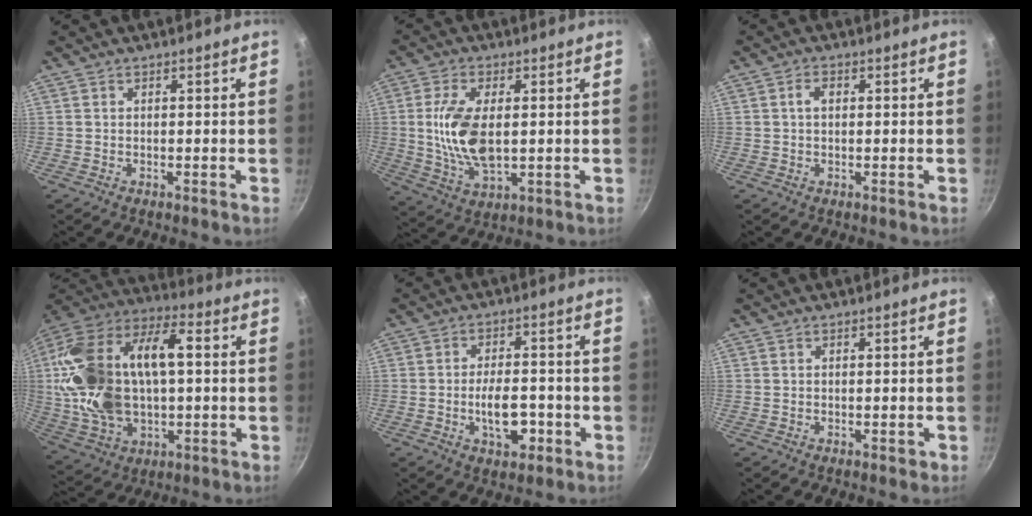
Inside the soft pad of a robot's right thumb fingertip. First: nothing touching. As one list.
[{"total": 12.4, "force": [0.7, 6.2, 10.7], "torque": [-0.214, -0.012, 0.021]}, {"total": 2.1, "force": [0.3, 1.3, 1.6], "torque": [-0.029, 0.008, 0.004]}, {"total": 28.3, "force": [2.3, 15.4, 23.6], "torque": [-0.485, 0.017, 0.039]}, {"total": 7.4, "force": [-2.2, 3.8, 5.9], "torque": [-0.083, 0.015, -0.032]}, {"total": 0.5, "force": [-0.2, 0.3, 0.4], "torque": [0.000, 0.000, -0.002]}]